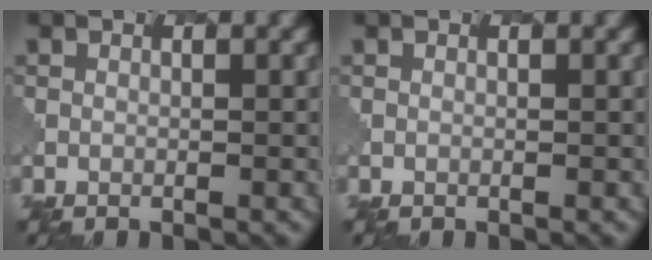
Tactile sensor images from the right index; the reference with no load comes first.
{"total": 0.0}